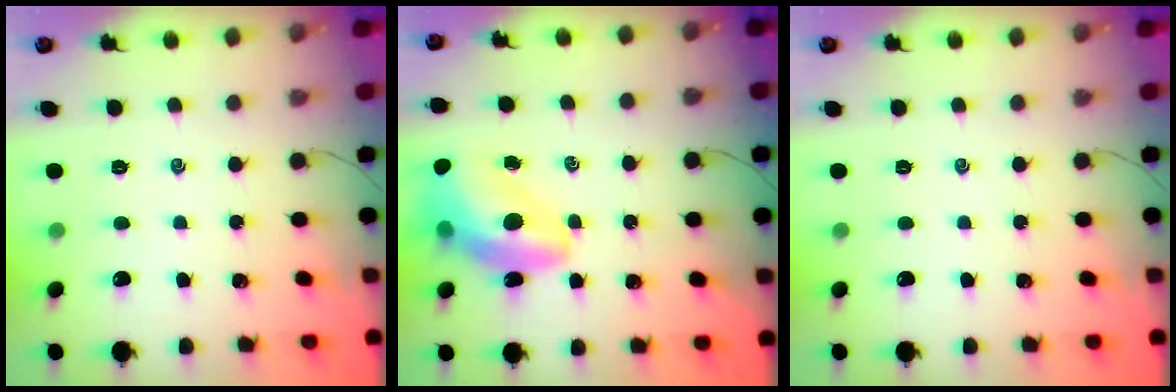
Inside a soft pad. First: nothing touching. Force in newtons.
{"total": 17.0, "press": 16.4, "slide": 4.6}
{"total": 0.0}